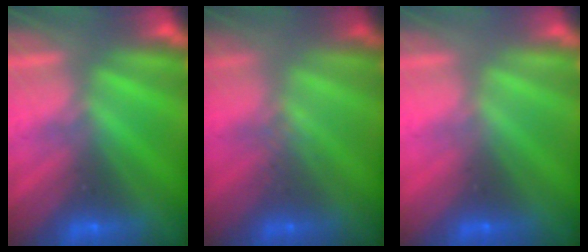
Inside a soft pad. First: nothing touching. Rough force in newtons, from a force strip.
{"total": 2.6}
{"total": 3.1}